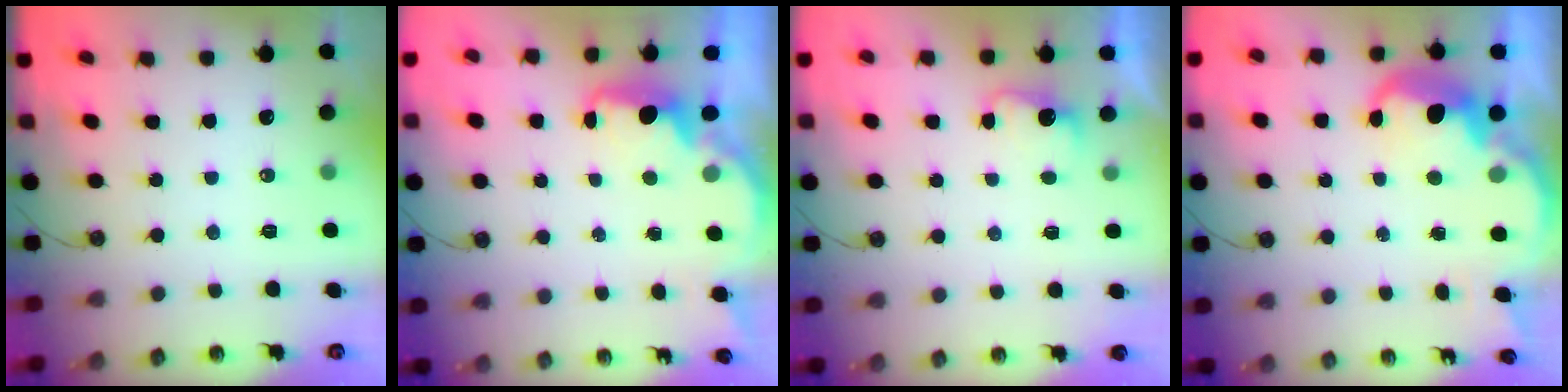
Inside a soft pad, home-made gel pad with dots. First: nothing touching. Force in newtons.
{"total": 2.5, "press": 2.4, "slide": 0.8}
{"total": 3.0, "press": 2.8, "slide": 1.0}
{"total": 5.7, "press": 5.7, "slide": 0.2}